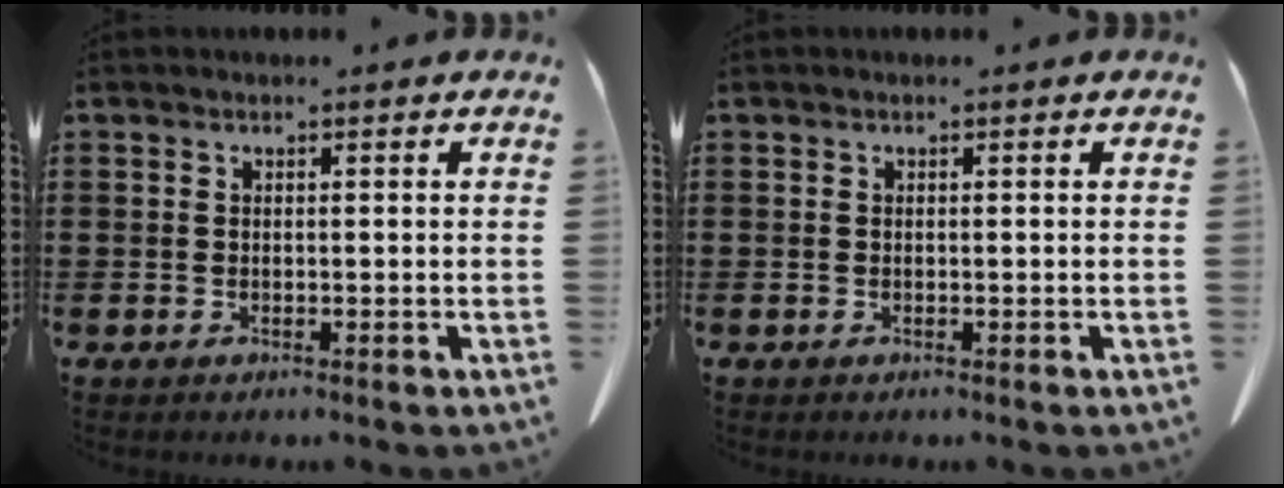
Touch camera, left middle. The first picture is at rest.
{"total": 0.0}